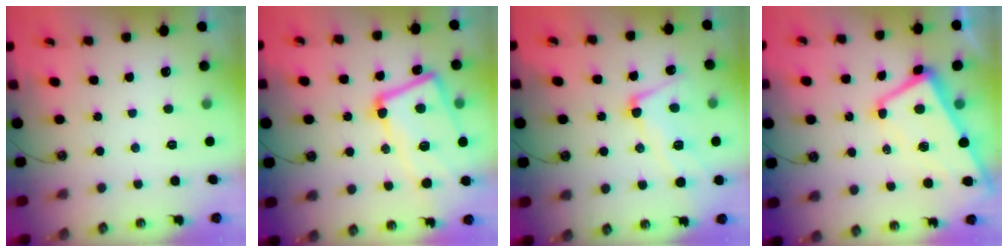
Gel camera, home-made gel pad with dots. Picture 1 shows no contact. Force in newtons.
{"total": 14.2, "press": 14.0, "slide": 2.3}
{"total": 5.8, "press": 5.7, "slide": 1.2}
{"total": 1.2, "press": 0.4, "slide": 1.1}